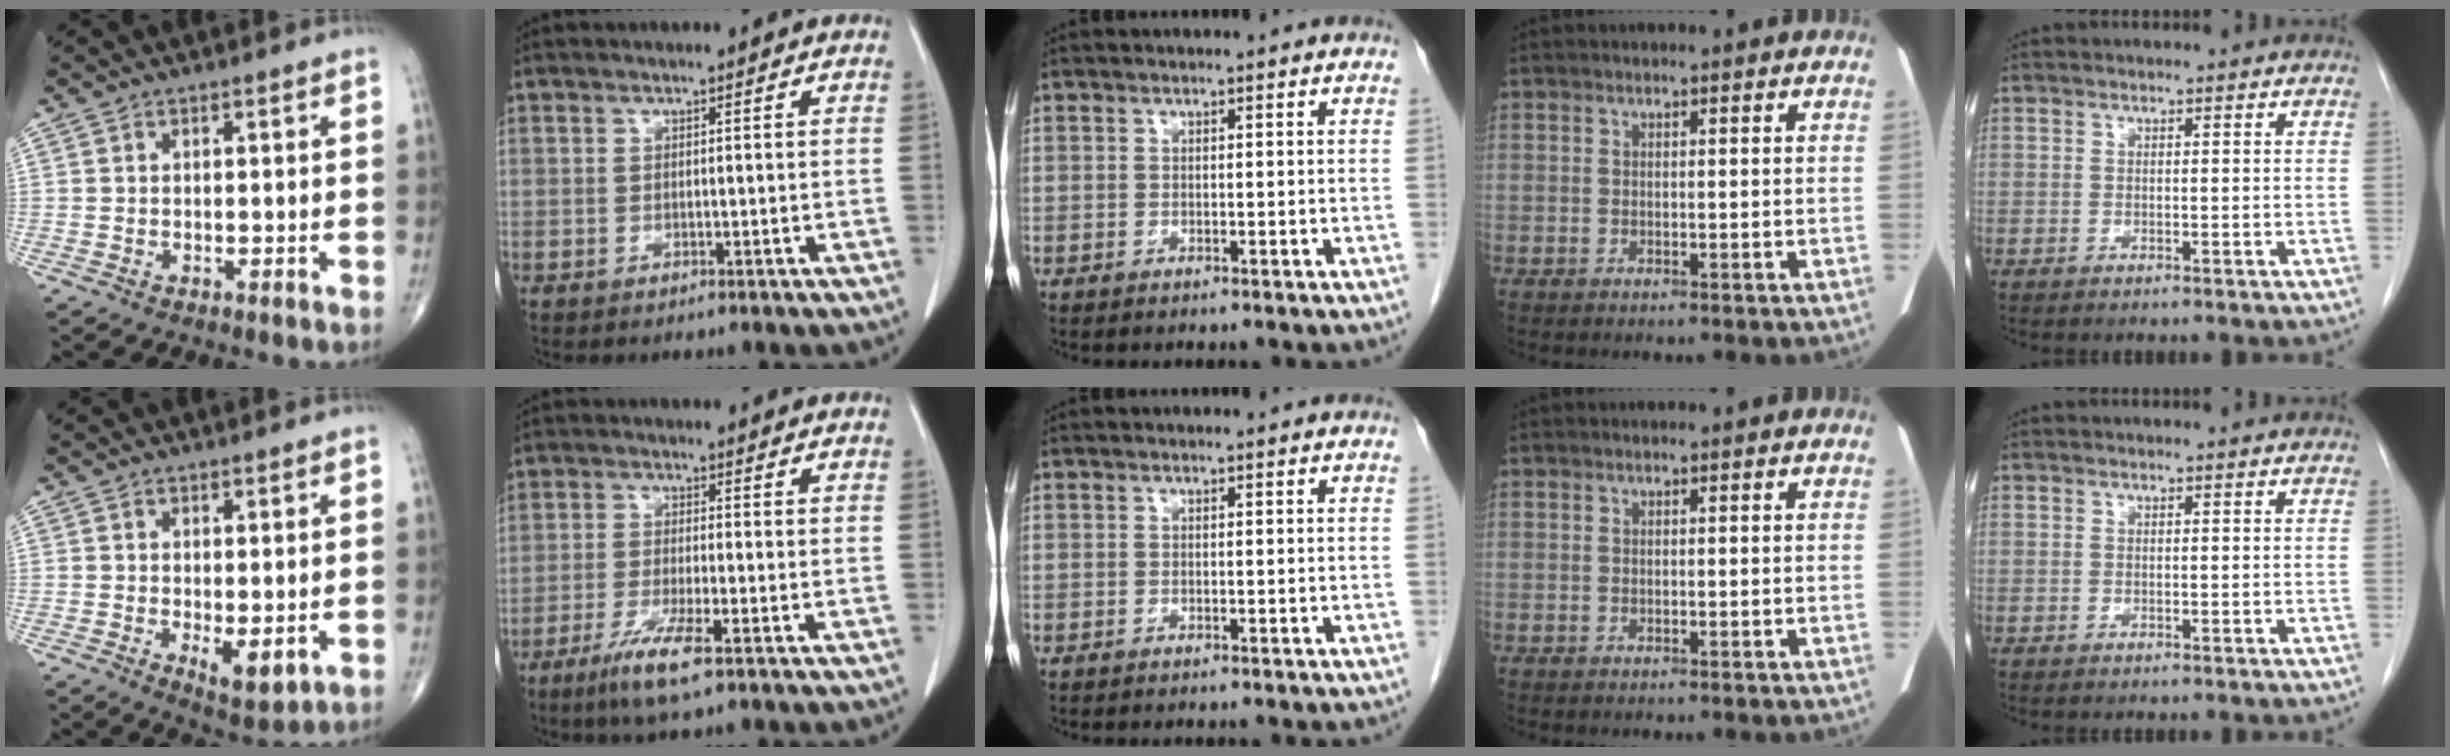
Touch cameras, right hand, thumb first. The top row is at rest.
{"thumb": {"total": 5.2, "force": [-0.9, 2.3, 4.6], "torque": [-0.063, -0.016, -0.004]}, "index": {"total": 6.4, "force": [-3.8, 0.2, 5.1], "torque": [-0.104, -0.017, -0.071]}}